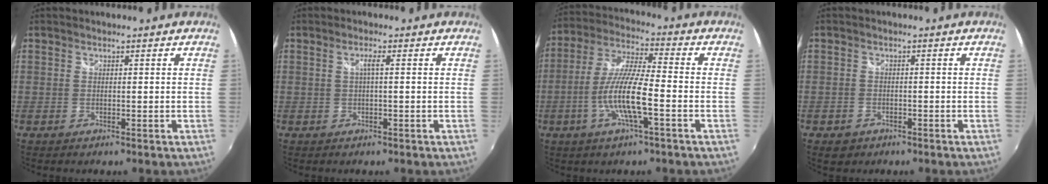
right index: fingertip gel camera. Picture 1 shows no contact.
{"total": 1.4, "force": [0.0, -0.1, 1.4], "torque": [-0.023, 0.002, -0.002]}
{"total": 11.5, "force": [-4.0, 1.5, 10.7], "torque": [-0.221, -0.005, -0.076]}
{"total": 3.2, "force": [-1.8, 2.5, 0.9], "torque": [-0.028, -0.001, -0.027]}